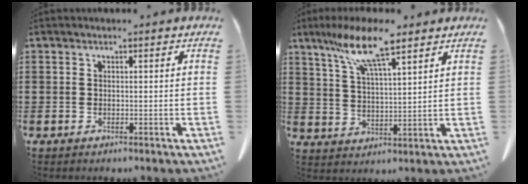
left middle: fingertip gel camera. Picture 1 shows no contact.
{"total": 9.9, "force": [6.9, 1.6, 7.0], "torque": [-0.151, -0.012, 0.122]}